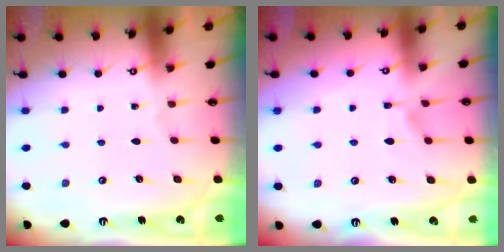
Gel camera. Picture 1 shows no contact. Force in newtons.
{"total": 4.3, "press": 4.3, "slide": 0.5}